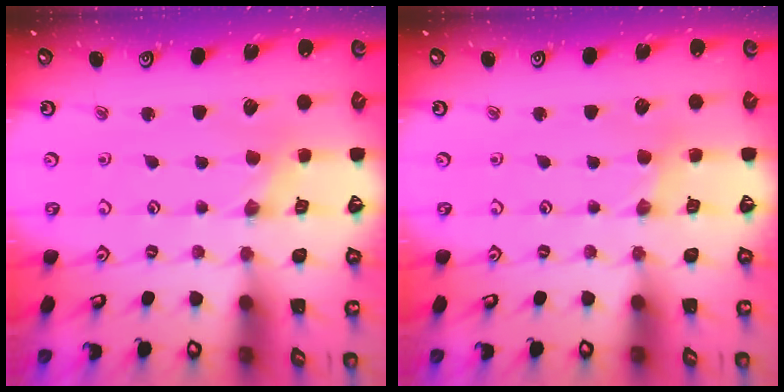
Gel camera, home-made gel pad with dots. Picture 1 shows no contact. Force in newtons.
{"total": 1.9, "press": 1.9, "slide": 0.3}